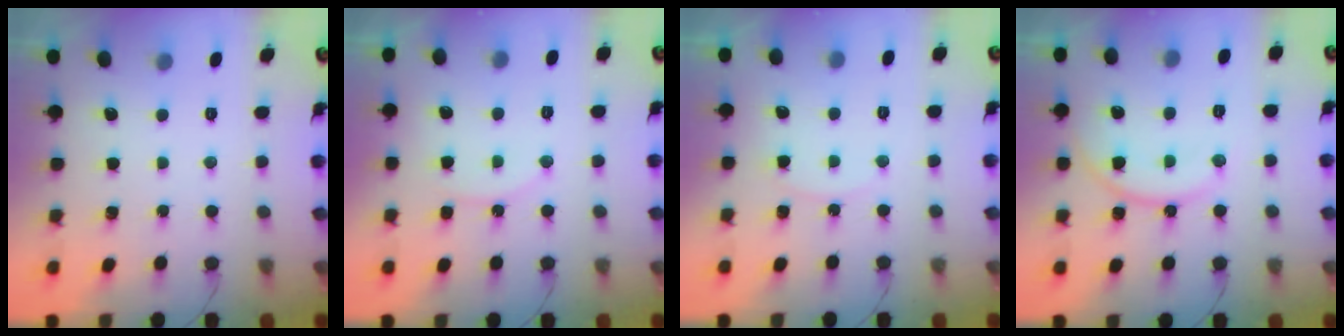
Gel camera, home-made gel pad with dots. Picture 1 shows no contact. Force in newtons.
{"total": 9.3, "press": 9.3, "slide": 0.6}
{"total": 3.8, "press": 3.7, "slide": 0.6}
{"total": 12.3, "press": 12.3, "slide": 0.5}